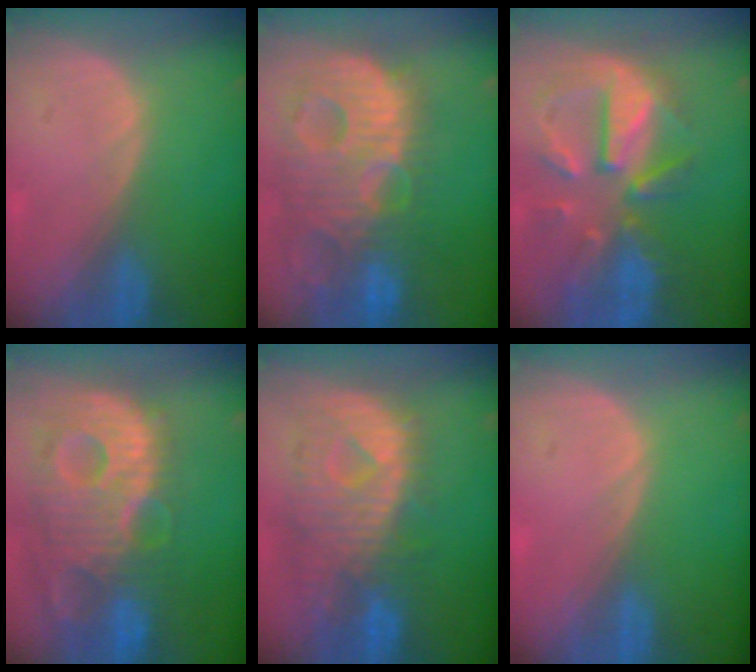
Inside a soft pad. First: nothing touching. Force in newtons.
{"total": 14.1, "press": 12.2, "slide": 7.0}
{"total": 11.3, "press": 9.9, "slide": 5.4}
{"total": 13.8, "press": 12.0, "slide": 6.8}
{"total": 10.9, "press": 9.7, "slide": 5.1}
{"total": 0.0}